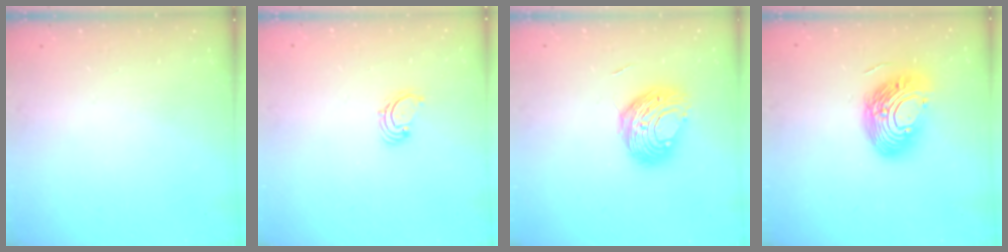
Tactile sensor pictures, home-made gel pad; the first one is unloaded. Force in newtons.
{"total": 1.6, "press": 1.6, "slide": 0.2}
{"total": 10.4, "press": 10.4, "slide": 0.2}
{"total": 15.1, "press": 14.8, "slide": 2.7}